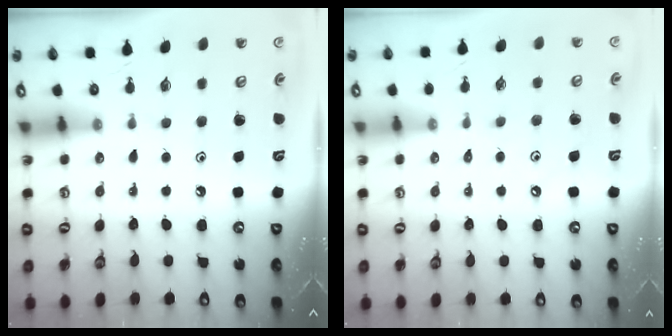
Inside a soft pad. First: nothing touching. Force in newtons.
{"total": 2.8, "press": 2.8, "slide": 0.4}